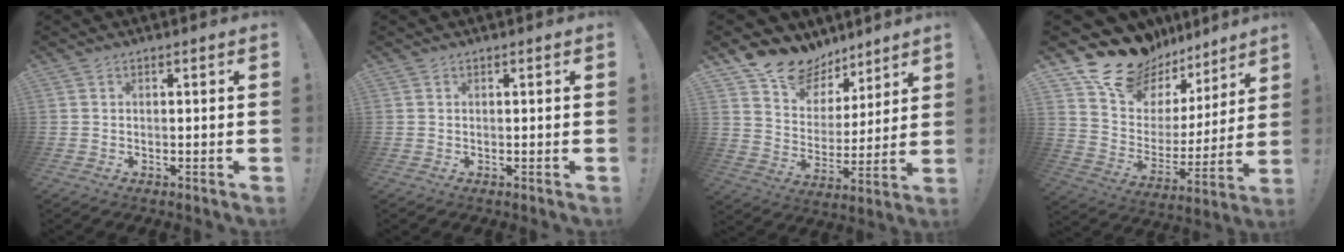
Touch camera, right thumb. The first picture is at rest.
{"total": 0.0}
{"total": 13.9, "force": [10.3, 8.6, 3.7], "torque": [-0.063, -0.071, 0.195]}
{"total": 17.6, "force": [15.1, 8.1, 3.9], "torque": [-0.071, -0.125, 0.286]}